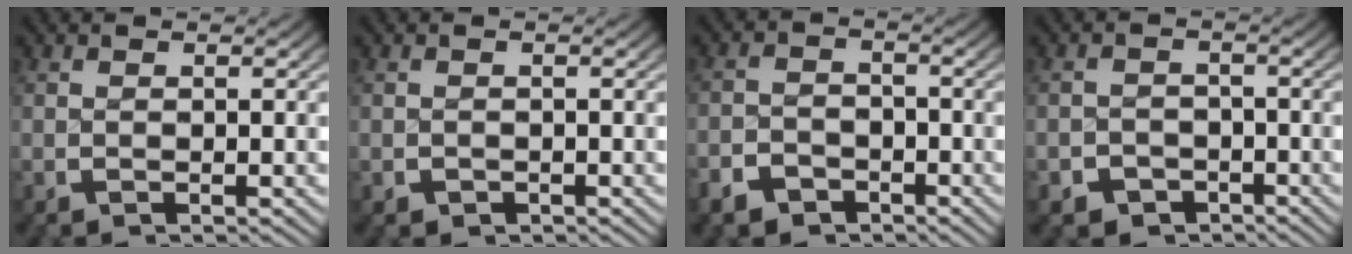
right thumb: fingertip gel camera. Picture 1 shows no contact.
{"total": 1.0, "force": [-0.7, 0.8, 0.1], "torque": [-0.002, -0.007, -0.007]}
{"total": 4.0, "force": [-2.9, 2.7, 0.7], "torque": [-0.002, -0.013, -0.050]}
{"total": 4.6, "force": [-3.2, 3.3, 0.8], "torque": [-0.001, -0.024, -0.050]}